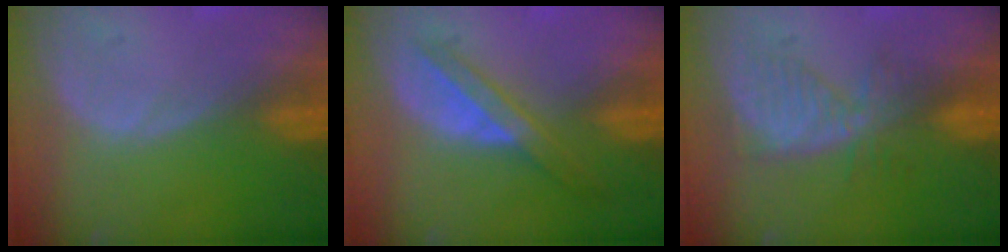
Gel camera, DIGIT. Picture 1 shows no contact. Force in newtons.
{"total": 5.9, "press": 5.3, "slide": 2.6}
{"total": 5.8, "press": 5.8, "slide": 0.2}